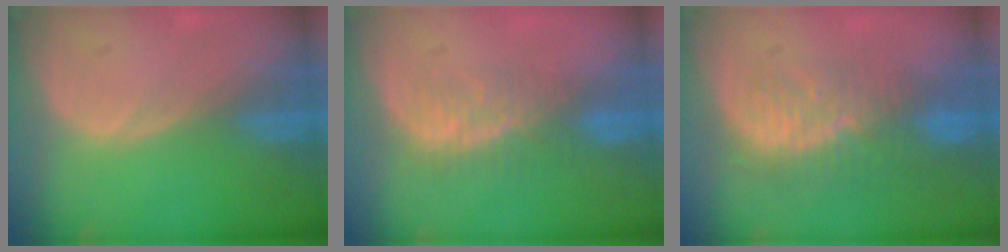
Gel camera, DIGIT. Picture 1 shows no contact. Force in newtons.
{"total": 5.0, "press": 4.7, "slide": 1.6}
{"total": 9.0, "press": 8.1, "slide": 3.7}